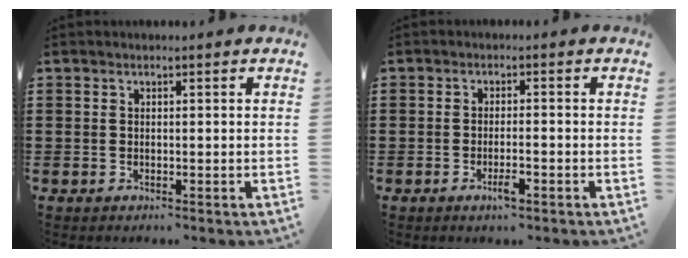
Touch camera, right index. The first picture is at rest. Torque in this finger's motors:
{"motor_torque": [-0.21, 0.42, 0.02, 0.00]}